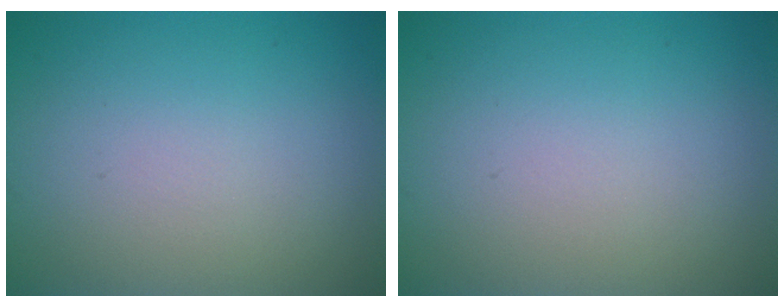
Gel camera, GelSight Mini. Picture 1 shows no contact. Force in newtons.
{"total": 0.0}